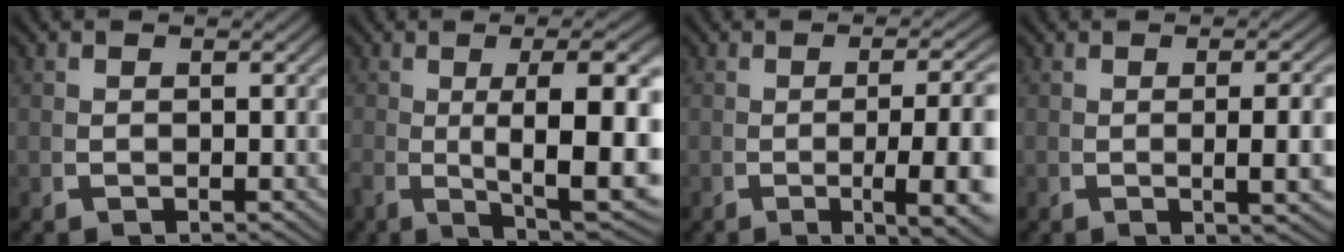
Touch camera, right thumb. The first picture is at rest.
{"total": 10.9, "force": [-1.4, 4.8, 9.7], "torque": [-0.153, -0.028, -0.002]}
{"total": 7.7, "force": [-2.0, 2.5, 7.0], "torque": [-0.111, -0.008, -0.021]}
{"total": 4.0, "force": [-0.2, 0.7, 3.9], "torque": [-0.054, 0.005, -0.002]}